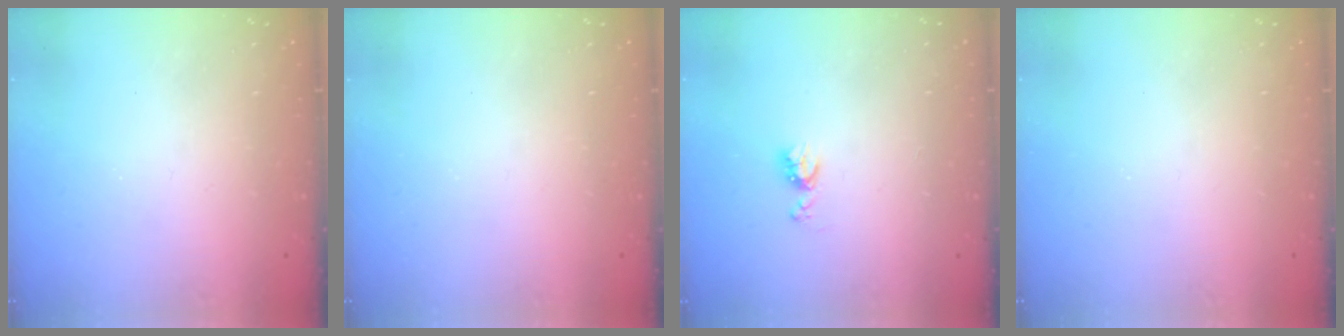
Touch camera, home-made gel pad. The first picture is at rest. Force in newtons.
{"total": 0.0}
{"total": 5.9, "press": 5.8, "slide": 0.7}
{"total": 0.0}